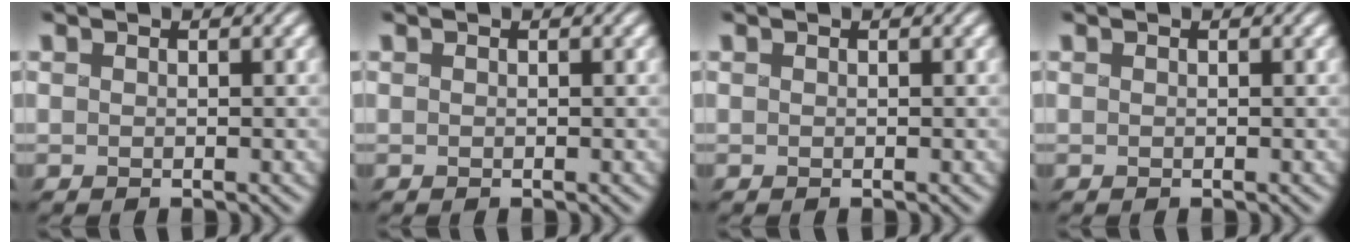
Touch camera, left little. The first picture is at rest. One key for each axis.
{"total": 0.0}
{"total": 0.0}
{"total": 0.0}